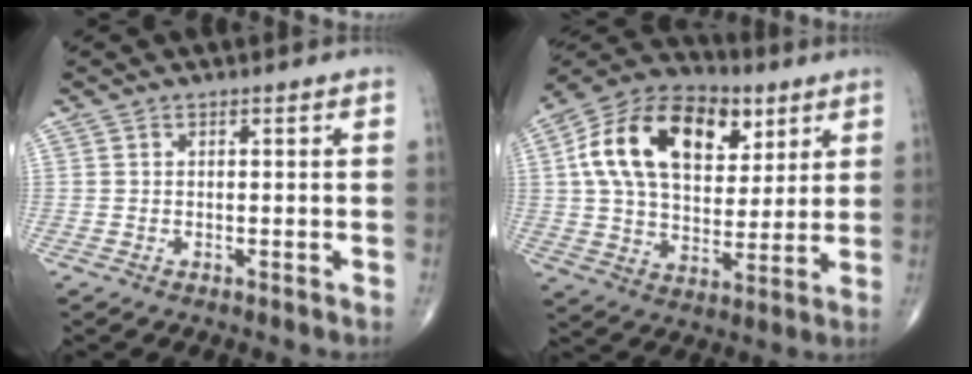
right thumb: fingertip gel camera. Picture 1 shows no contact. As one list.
[{"total": 22.8, "force": [7.4, 14.4, 16.0], "torque": [-0.257, -0.001, 0.120]}]